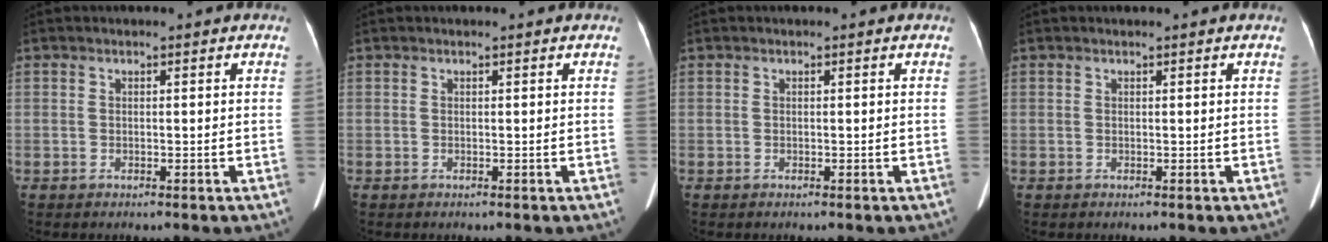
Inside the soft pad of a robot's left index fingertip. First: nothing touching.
{"total": 0.0}
{"total": 0.0}
{"total": 0.5, "force": [0.5, 0.0, 0.2], "torque": [-0.002, 0.004, 0.011]}